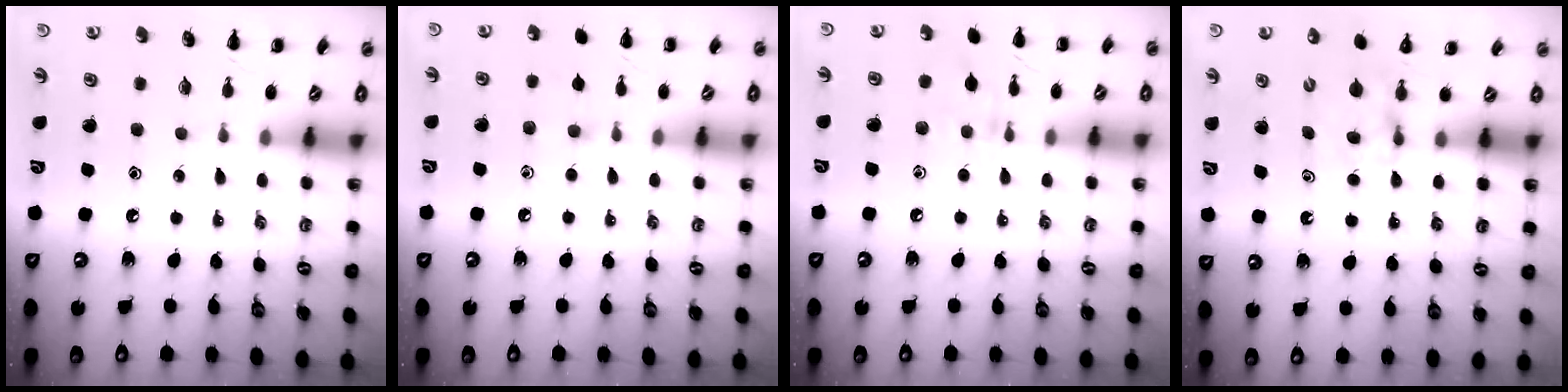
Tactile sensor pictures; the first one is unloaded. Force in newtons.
{"total": 4.8, "press": 4.4, "slide": 2.0}
{"total": 6.3, "press": 6.2, "slide": 1.0}
{"total": 3.7, "press": 3.6, "slide": 0.7}